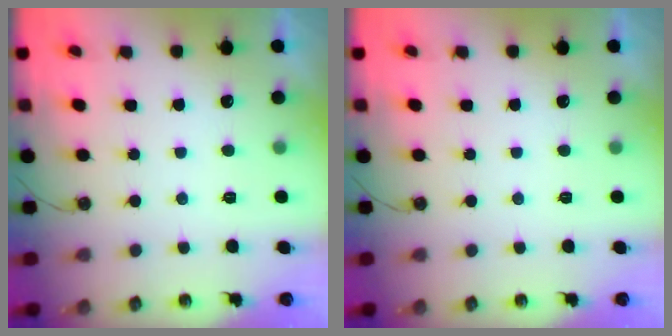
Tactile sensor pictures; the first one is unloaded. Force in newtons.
{"total": 0.0}